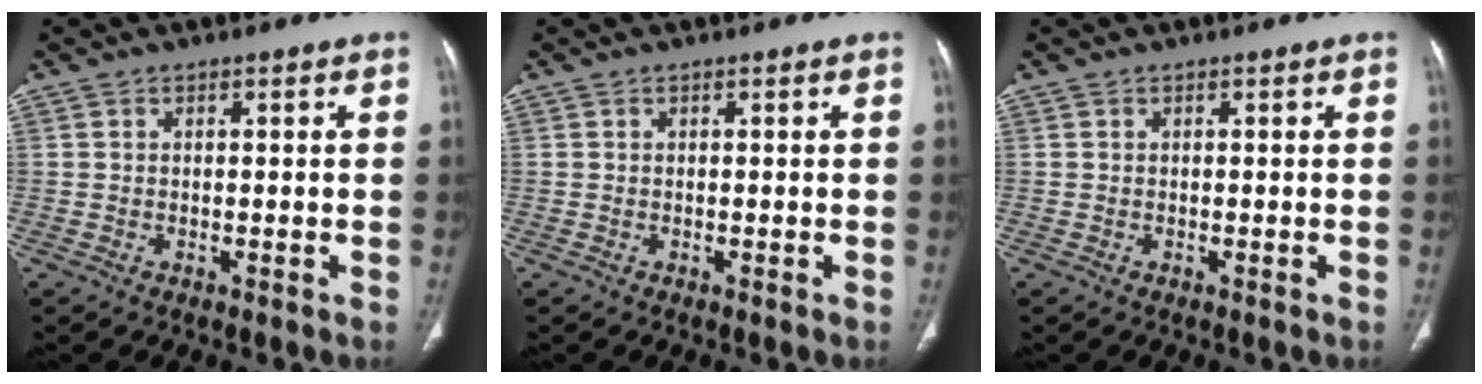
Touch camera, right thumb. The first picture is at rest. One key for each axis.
{"total": 0.0}
{"total": 0.0}